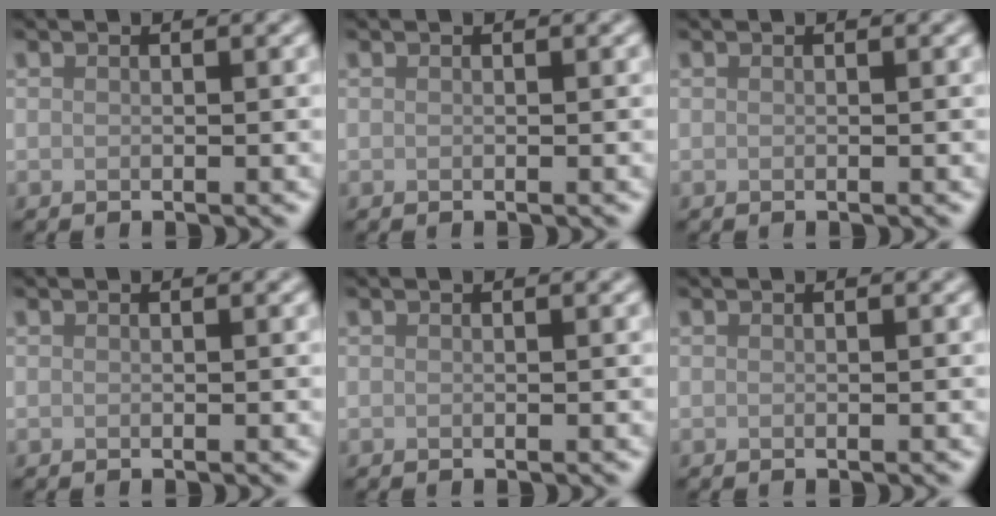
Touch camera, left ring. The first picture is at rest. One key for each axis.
{"total": 0.0}
{"total": 0.0}
{"total": 0.0}
{"total": 0.0}
{"total": 0.0}